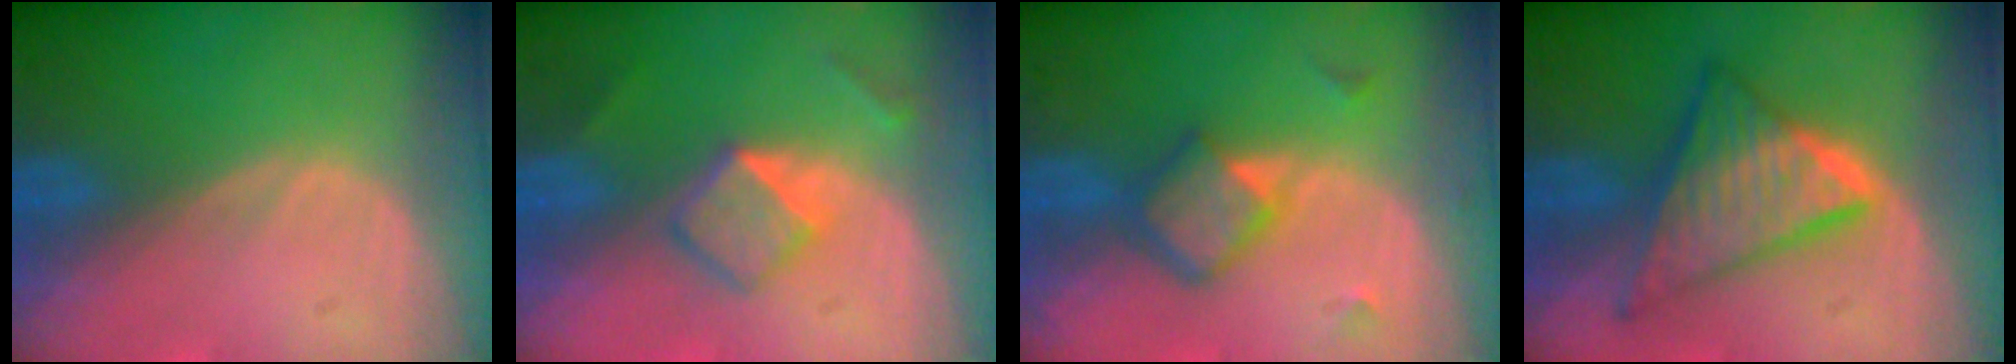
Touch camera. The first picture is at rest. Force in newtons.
{"total": 5.2, "press": 4.5, "slide": 2.7}
{"total": 5.8, "press": 5.1, "slide": 2.7}
{"total": 9.0, "press": 9.0, "slide": 0.7}